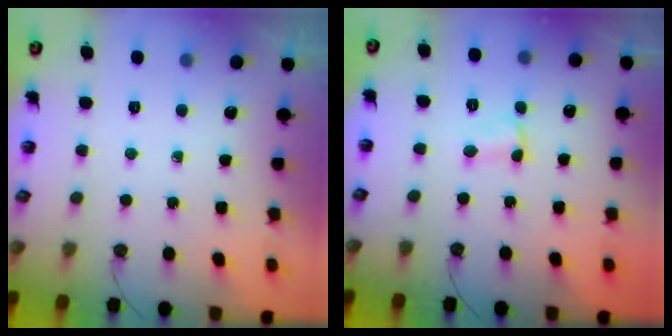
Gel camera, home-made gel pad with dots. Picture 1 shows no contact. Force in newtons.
{"total": 2.2, "press": 2.2, "slide": 0.4}